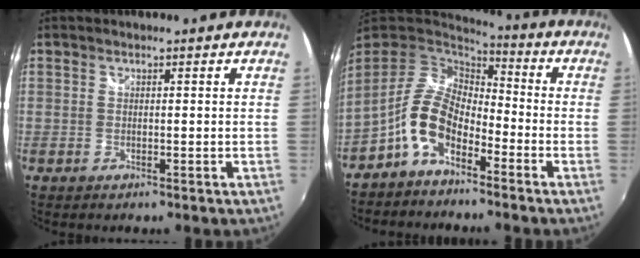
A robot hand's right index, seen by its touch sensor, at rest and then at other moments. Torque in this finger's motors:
{"motor_torque": [1.01, -0.98, 0.72, 0.13]}